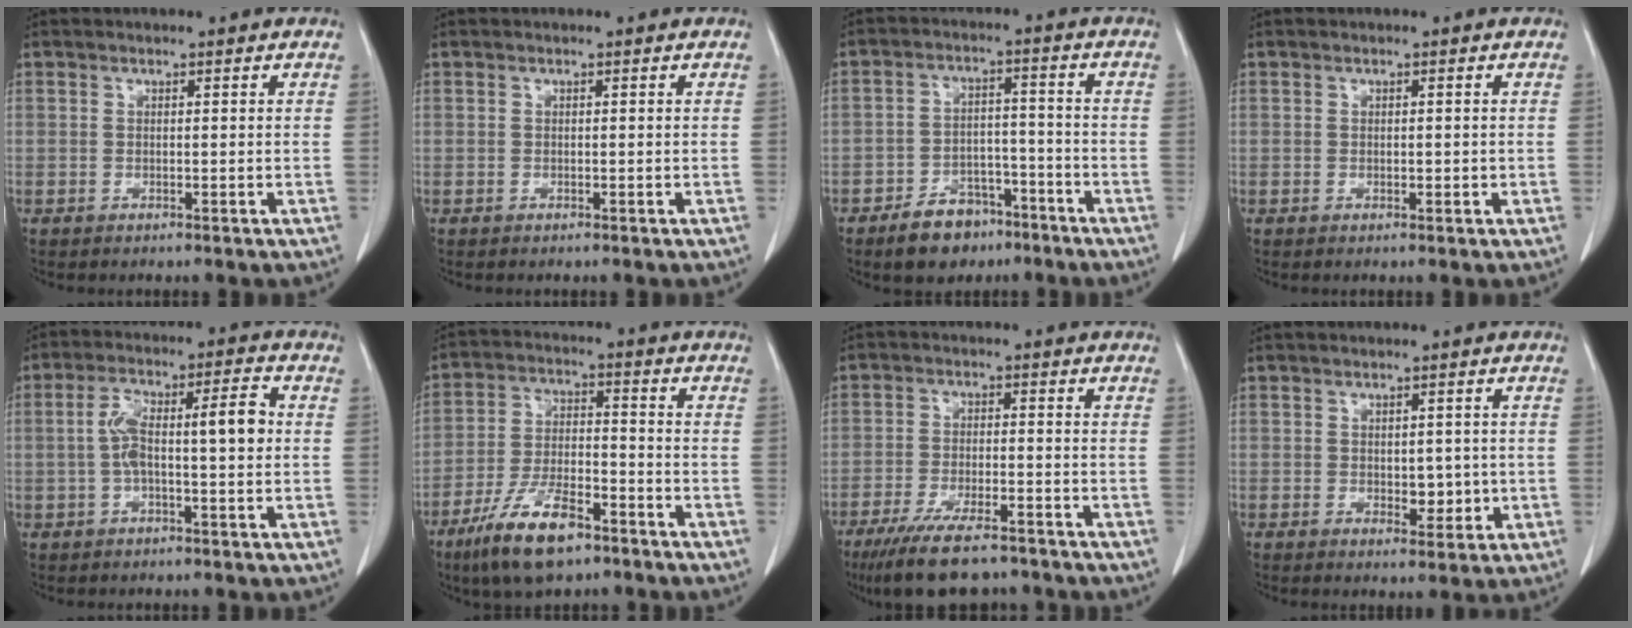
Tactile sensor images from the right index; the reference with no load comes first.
{"total": 0.0}
{"total": 8.6, "force": [-5.8, 5.2, 3.7], "torque": [-0.068, 0.017, -0.090]}
{"total": 1.6, "force": [-0.1, 0.9, 1.2], "torque": [-0.026, 0.001, 0.002]}
{"total": 10.1, "force": [0.1, 2.6, 9.8], "torque": [-0.180, 0.039, 0.002]}
{"total": 12.7, "force": [-8.1, 4.1, 8.8], "torque": [-0.175, -0.009, -0.144]}
{"total": 12.5, "force": [-9.4, 3.4, 7.5], "torque": [-0.134, -0.023, -0.154]}
{"total": 4.8, "force": [-0.5, 2.8, 3.8], "torque": [-0.051, 0.004, 0.005]}